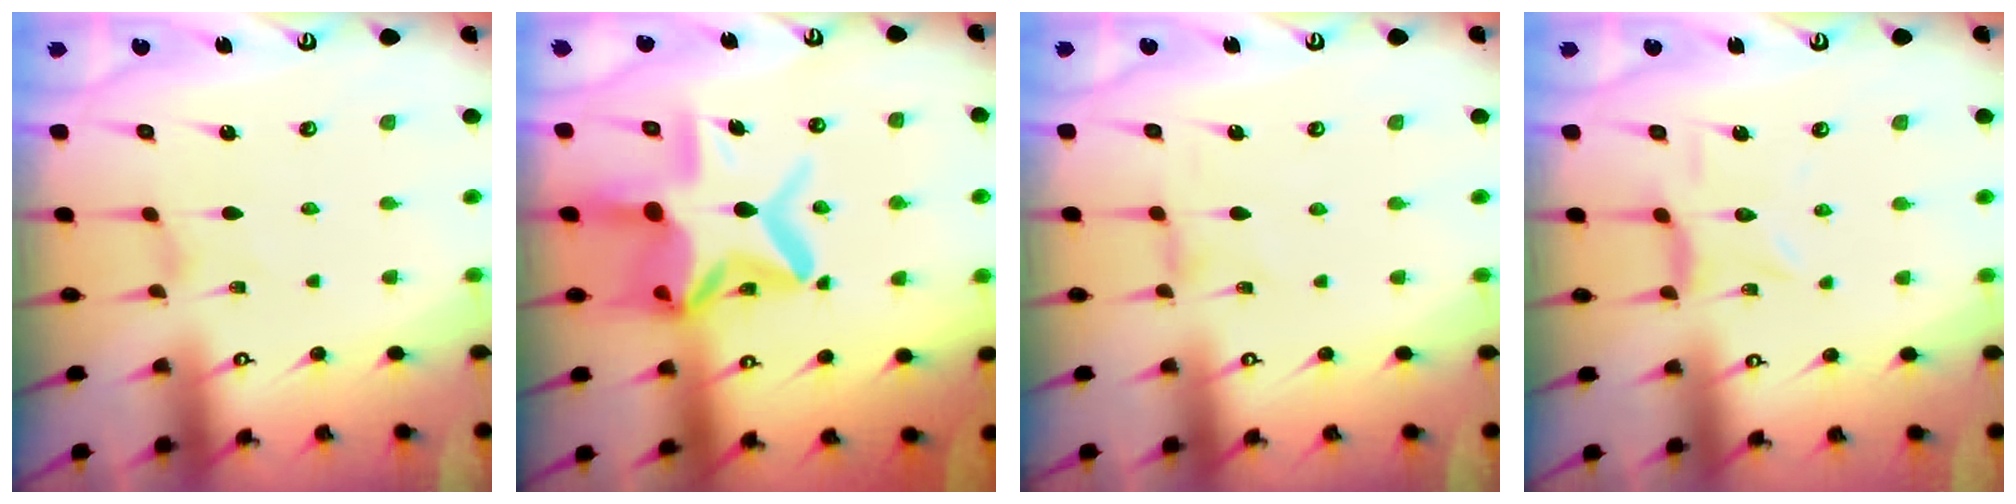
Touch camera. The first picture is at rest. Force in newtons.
{"total": 16.9, "press": 16.9, "slide": 1.3}
{"total": 0.6, "press": 0.5, "slide": 0.3}
{"total": 2.4, "press": 2.4, "slide": 0.1}